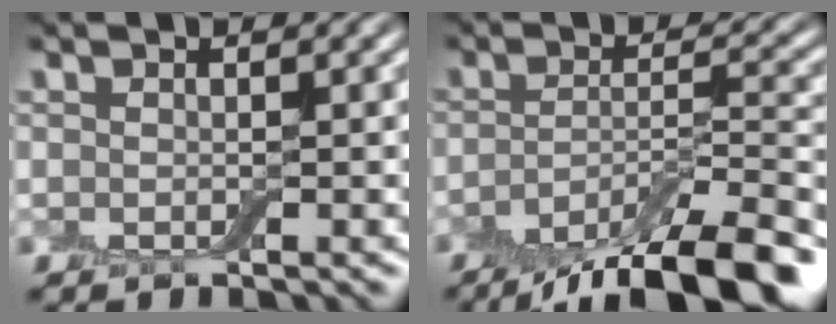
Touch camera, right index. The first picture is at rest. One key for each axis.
{"total": 10.8, "fx": -7.3, "fy": 3.2, "fz": 7.2, "tx": -0.109, "ty": -0.004, "tz": -0.119}